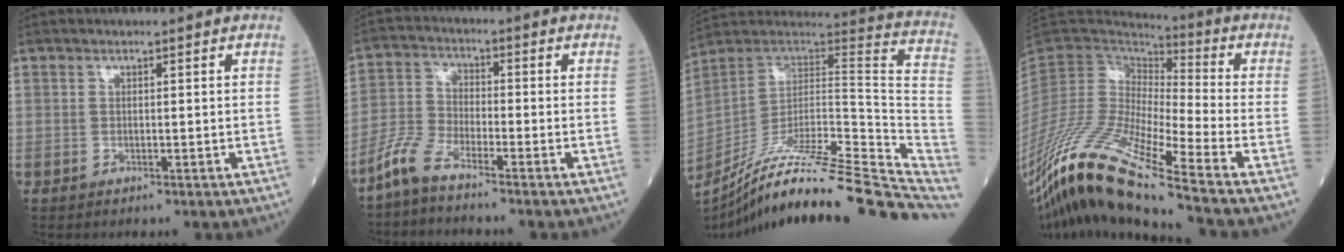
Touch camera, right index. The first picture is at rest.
{"total": 5.2, "force": [-4.5, 0.8, 2.4], "torque": [-0.058, -0.011, -0.104]}
{"total": 29.8, "force": [-24.4, 1.8, 16.9], "torque": [-0.155, -0.009, -0.366]}
{"total": 20.1, "force": [-14.2, 0.1, 14.2], "torque": [-0.303, -0.035, -0.274]}